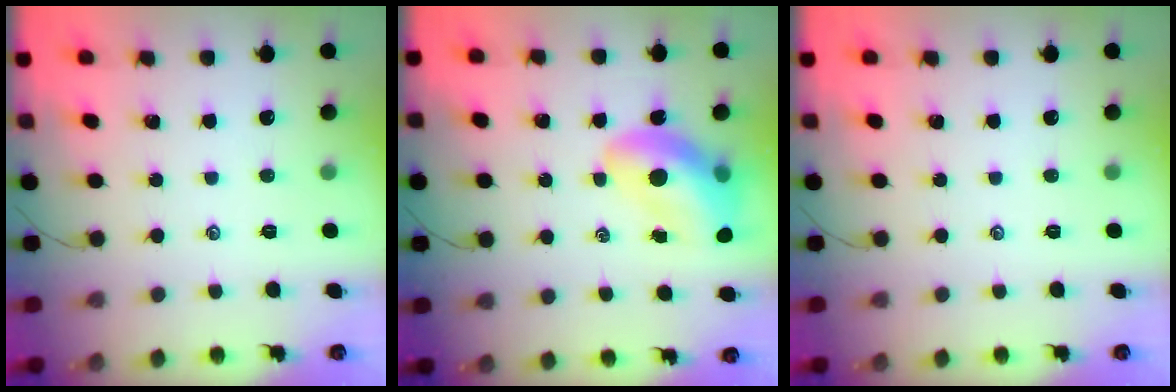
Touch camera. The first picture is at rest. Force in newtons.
{"total": 14.2, "press": 13.6, "slide": 4.1}
{"total": 0.0}